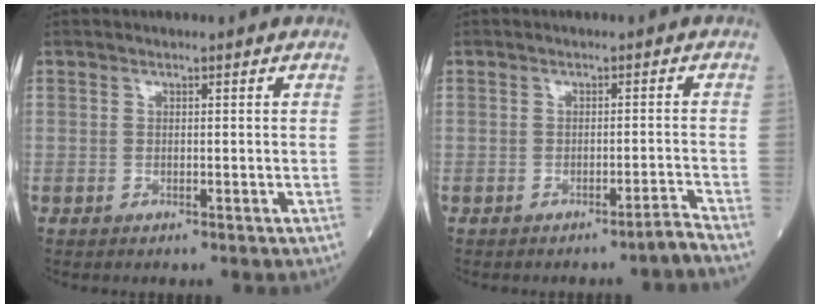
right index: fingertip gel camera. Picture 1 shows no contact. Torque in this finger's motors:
{"motor_torque": [0.00, 0.01, 0.00, 0.02]}